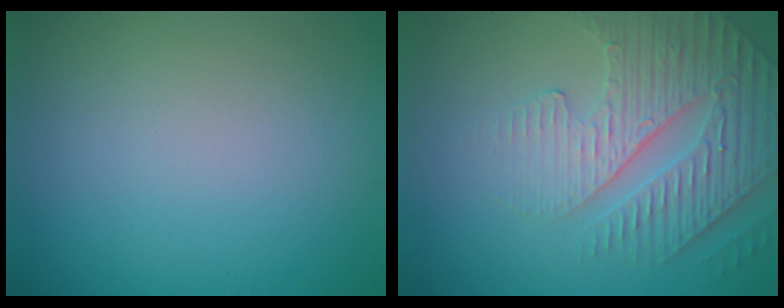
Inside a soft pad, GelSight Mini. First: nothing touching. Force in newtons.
{"total": 4.2, "press": 4.0, "slide": 1.4}